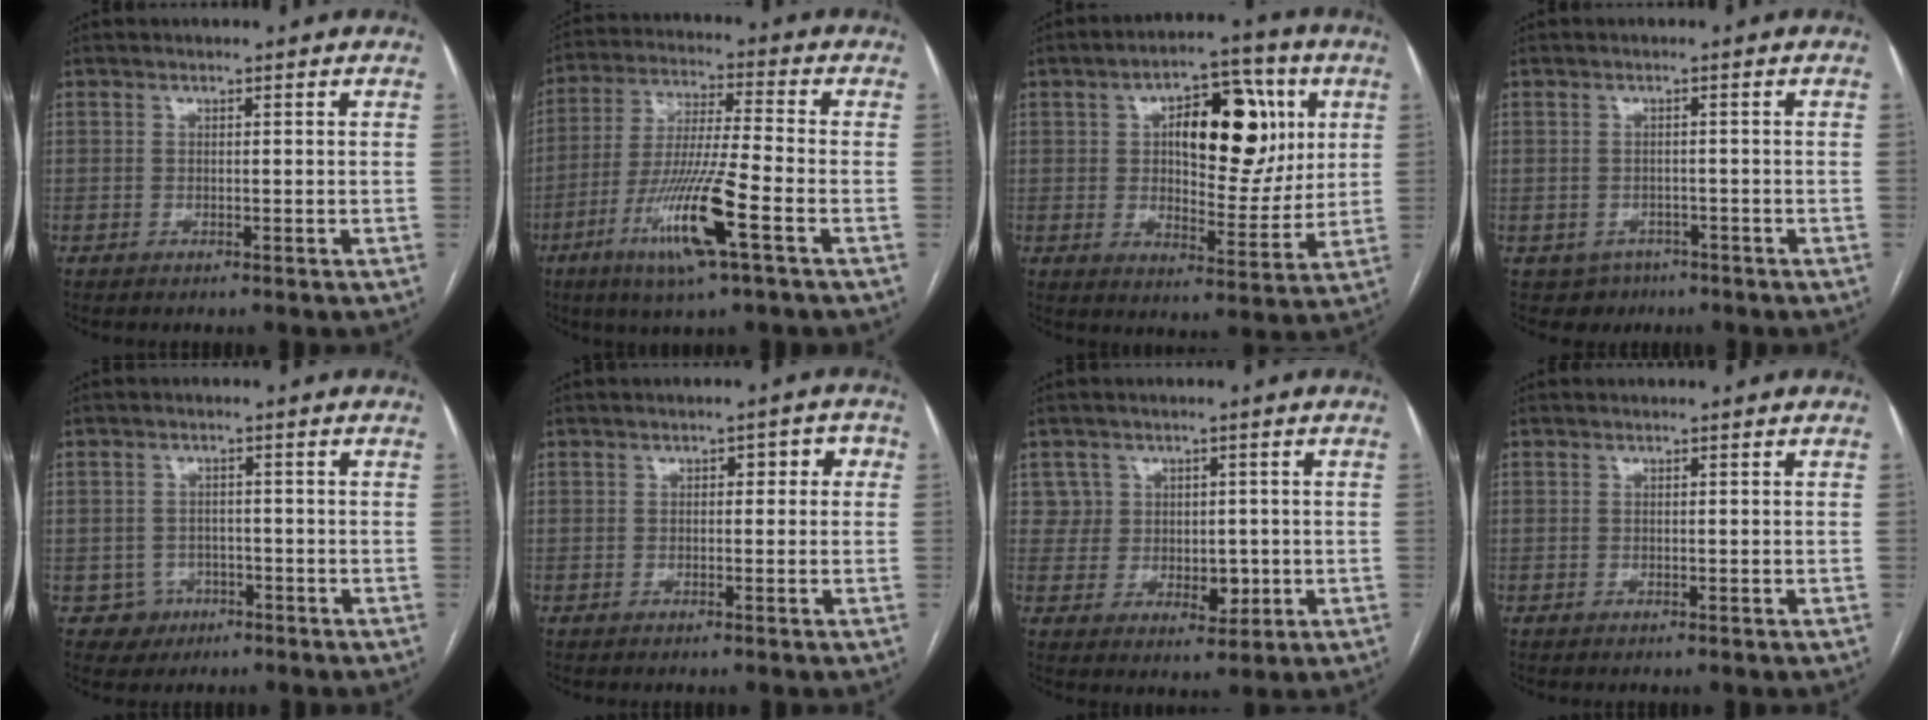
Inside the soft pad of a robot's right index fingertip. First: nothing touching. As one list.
[{"total": 13.7, "force": [-5.8, 0.2, 12.4], "torque": [-0.249, -0.021, -0.108]}, {"total": 14.0, "force": [3.9, 5.9, 12.0], "torque": [-0.174, 0.024, 0.063]}, {"total": 3.2, "force": [-1.8, 2.7, 0.2], "torque": [-0.003, 0.008, -0.022]}, {"total": 3.8, "force": [-1.5, 3.5, -0.3], "torque": [0.016, 0.016, -0.019]}, {"total": 2.9, "force": [0.4, 1.6, 2.4], "torque": [-0.023, 0.026, 0.002]}, {"total": 5.5, "force": [0.7, 5.1, 1.7], "torque": [-0.010, 0.009, 0.018]}, {"total": 0.0}]